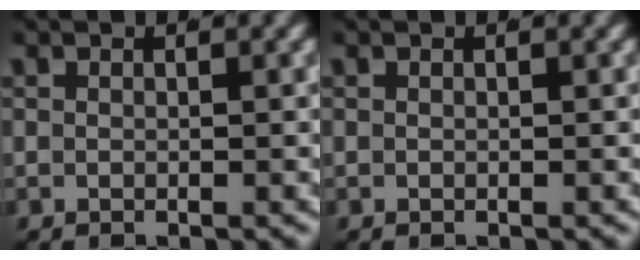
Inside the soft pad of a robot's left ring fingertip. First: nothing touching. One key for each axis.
{"total": 0.0}